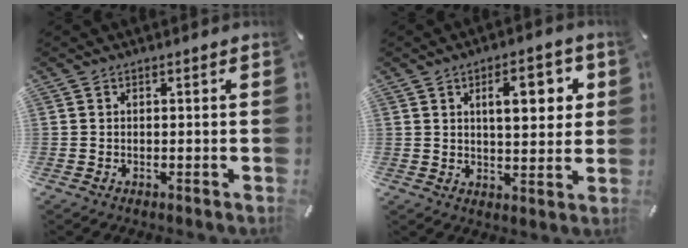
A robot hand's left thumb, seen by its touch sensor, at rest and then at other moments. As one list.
[{"total": 10.1, "force": [3.7, 4.7, 8.1], "torque": [-0.109, -0.007, 0.053]}]